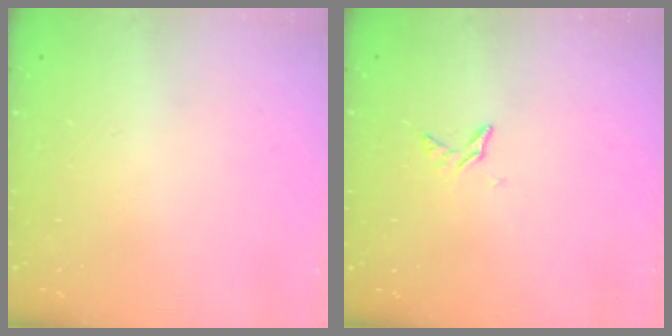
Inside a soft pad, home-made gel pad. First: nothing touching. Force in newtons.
{"total": 4.0, "press": 4.0, "slide": 0.3}